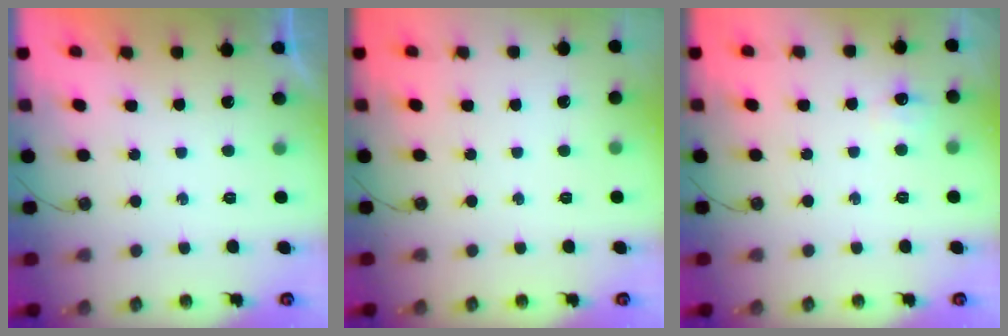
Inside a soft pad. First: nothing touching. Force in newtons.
{"total": 0.0}
{"total": 13.7, "press": 6.1, "slide": 12.2}